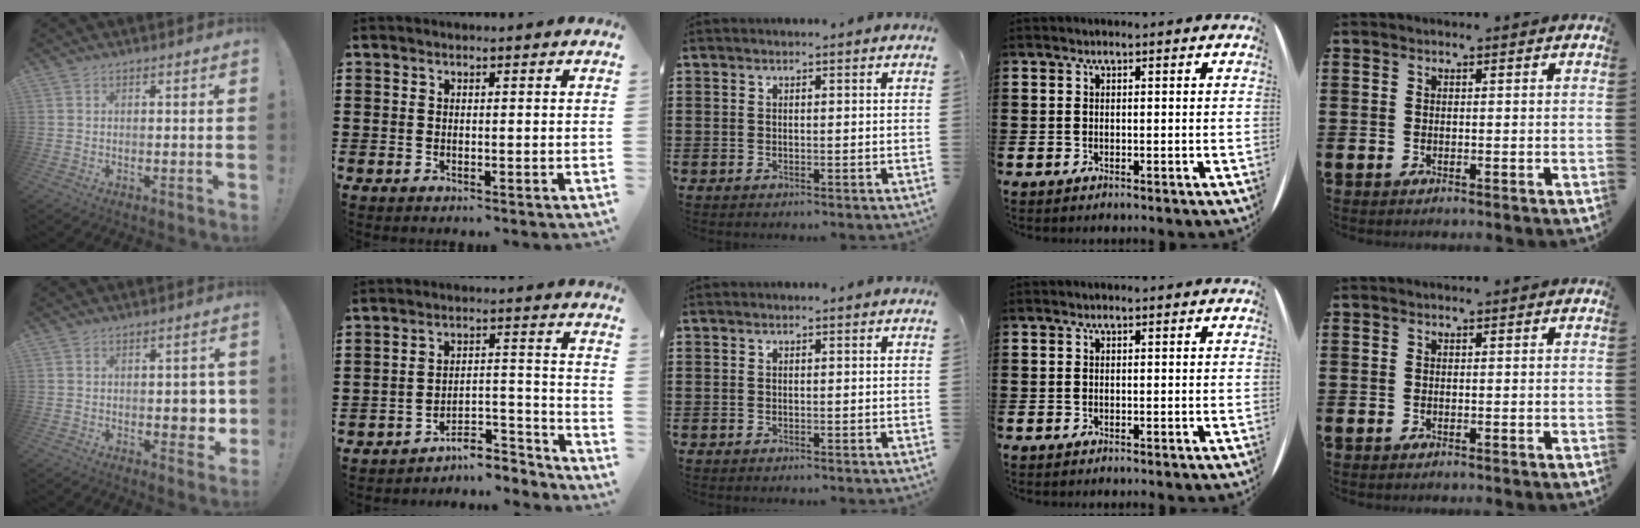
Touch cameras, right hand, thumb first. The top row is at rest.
{"thumb": {"total": 5.7, "force": [-0.3, 3.4, 4.6], "torque": [-0.054, 0.004, -0.003]}, "index": {"total": 6.8, "force": [-6.4, 1.6, 1.7], "torque": [-0.020, 0.023, -0.123]}}